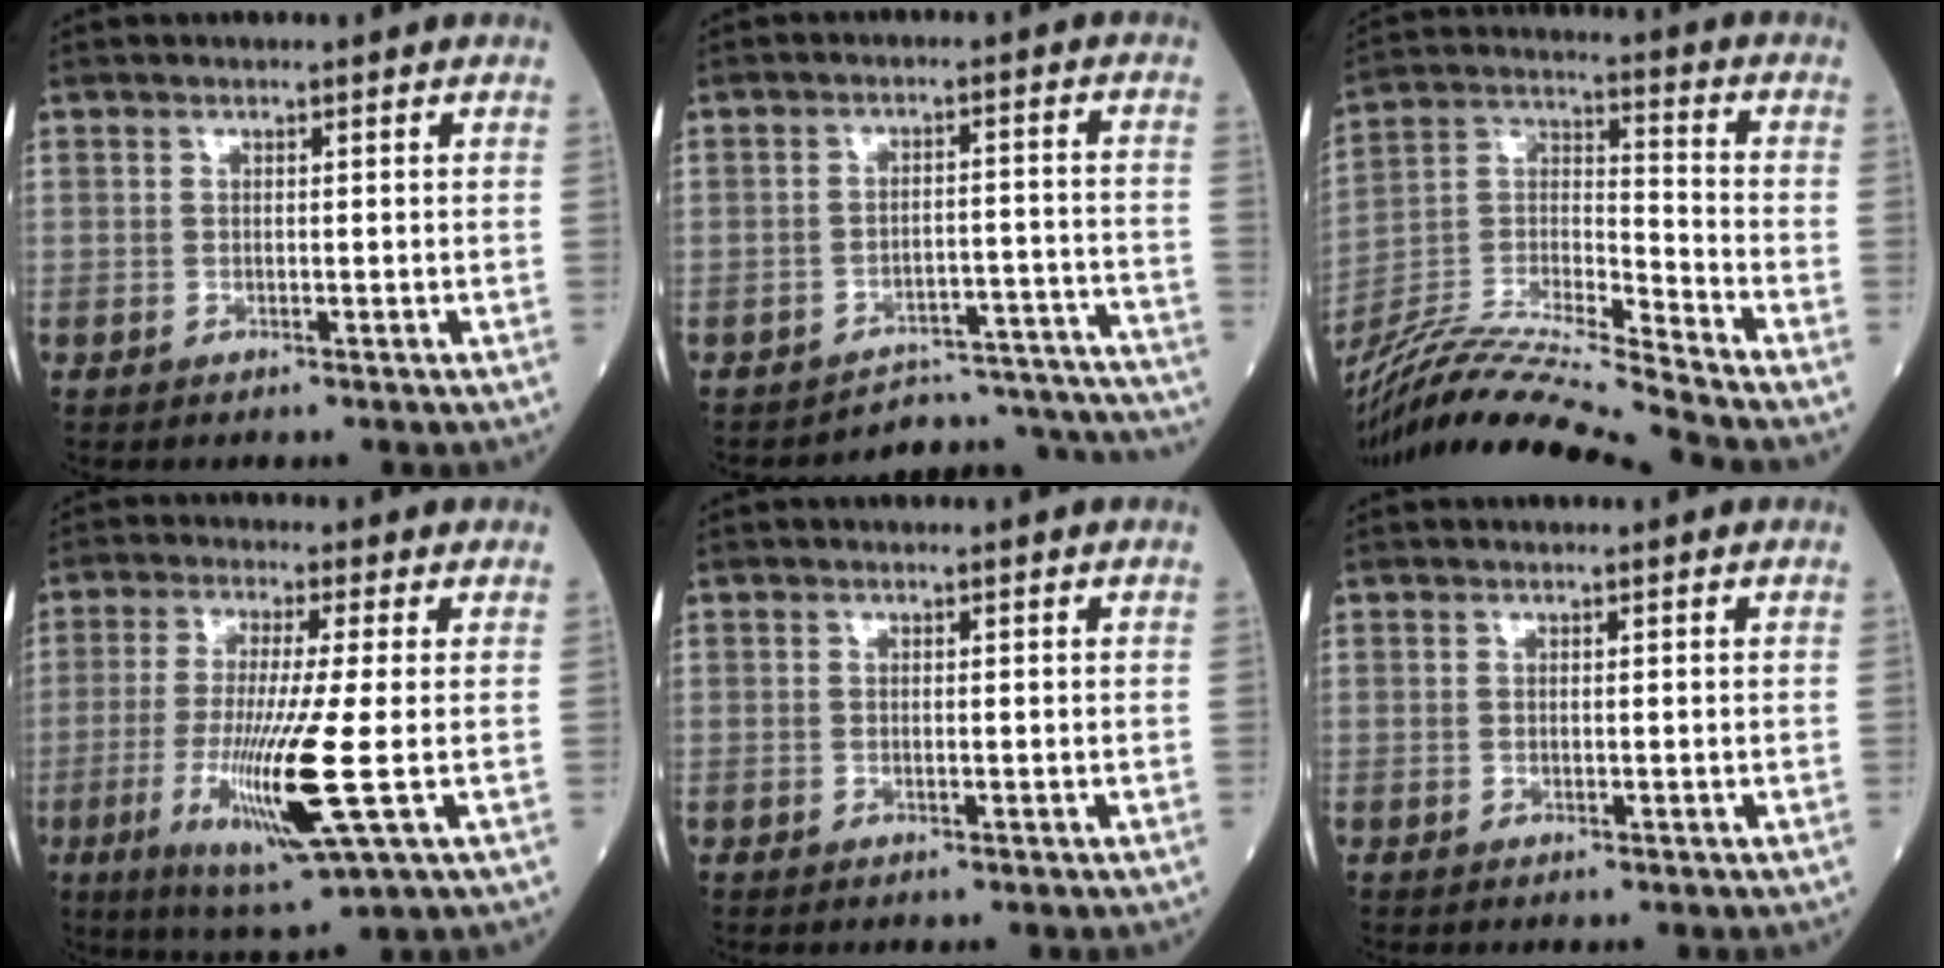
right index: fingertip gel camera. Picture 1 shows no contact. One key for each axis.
{"total": 14.8, "fx": -14.8, "fy": 1.3, "fz": -0.6, "tx": 0.038, "ty": 0.052, "tz": -0.182}
{"total": 20.0, "fx": -18.3, "fy": -2.1, "fz": 7.7, "tx": -0.158, "ty": -0.010, "tz": -0.332}
{"total": 12.6, "fx": -2.8, "fy": -0.5, "fz": 12.3, "tx": -0.252, "ty": -0.034, "tz": -0.052}
{"total": 0.0}
{"total": 0.0}